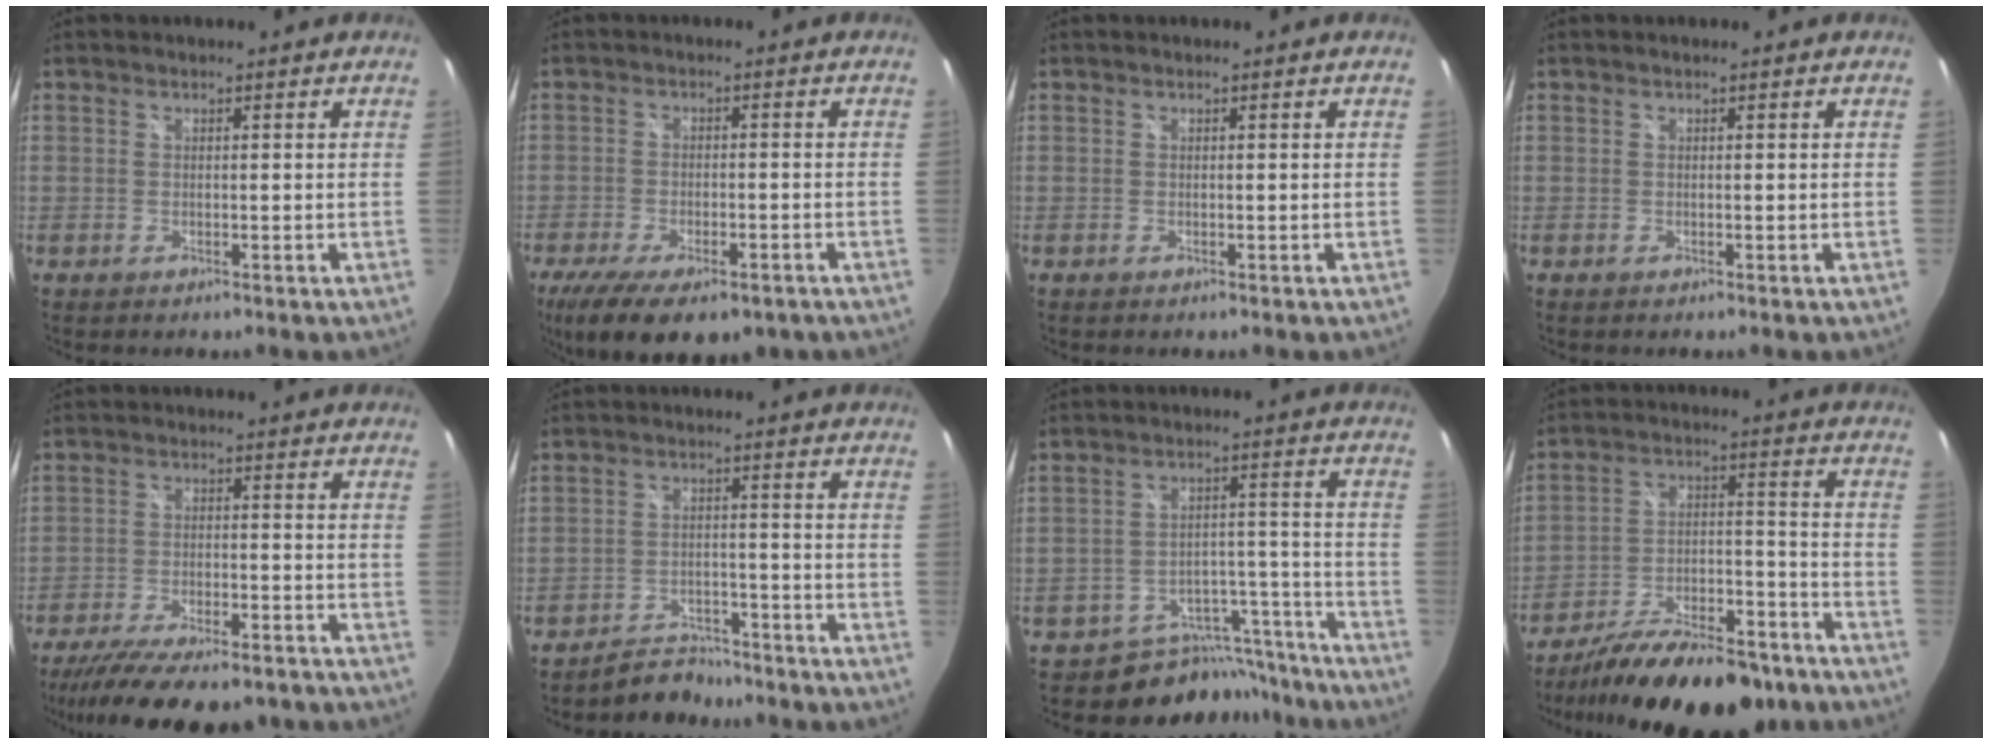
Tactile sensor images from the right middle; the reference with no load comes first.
{"total": 14.8, "force": [-9.8, 6.0, 9.3], "torque": [-0.198, -0.049, -0.148]}
{"total": 0.0}
{"total": 0.0}
{"total": 17.1, "force": [-13.9, 4.4, 8.8], "torque": [-0.177, -0.043, -0.212]}
{"total": 6.4, "force": [-5.9, 2.3, 0.7], "torque": [-0.031, 0.008, -0.089]}
{"total": 11.8, "force": [-10.7, 5.1, 0.5], "torque": [-0.001, 0.046, -0.145]}
{"total": 22.3, "force": [-17.2, 7.3, 12.1], "torque": [-0.208, -0.022, -0.252]}